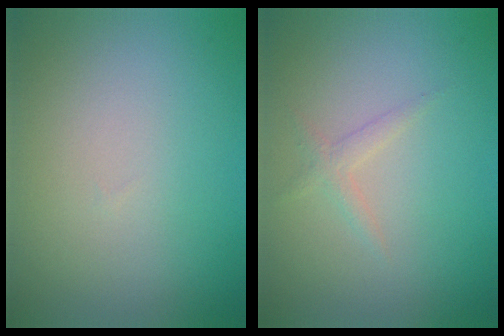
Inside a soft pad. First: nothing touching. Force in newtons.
{"total": 1.2, "press": 1.2, "slide": 0.1}